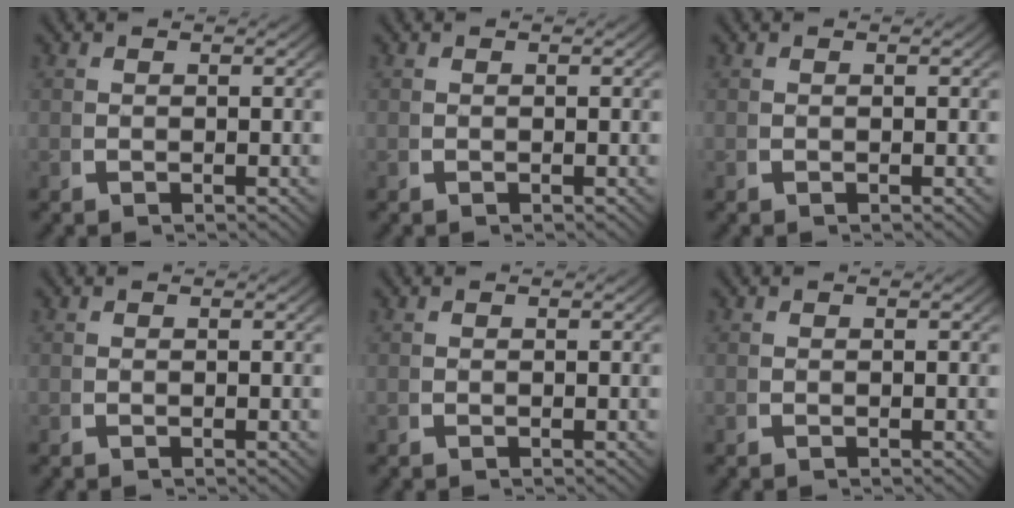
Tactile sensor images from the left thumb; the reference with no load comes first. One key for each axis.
{"total": 0.0}
{"total": 0.0}
{"total": 0.0}
{"total": 0.0}
{"total": 0.0}